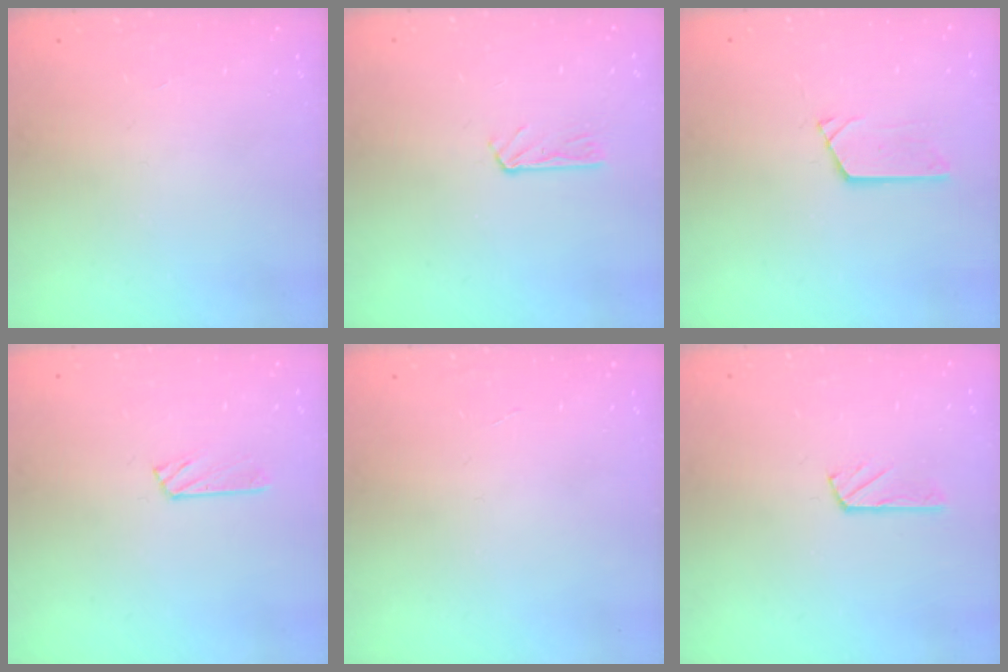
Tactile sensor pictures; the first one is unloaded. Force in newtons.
{"total": 3.8, "press": 3.7, "slide": 0.5}
{"total": 2.7, "press": 2.7, "slide": 0.0}
{"total": 2.9, "press": 2.8, "slide": 0.3}
{"total": 0.0}
{"total": 2.8, "press": 2.8, "slide": 0.1}